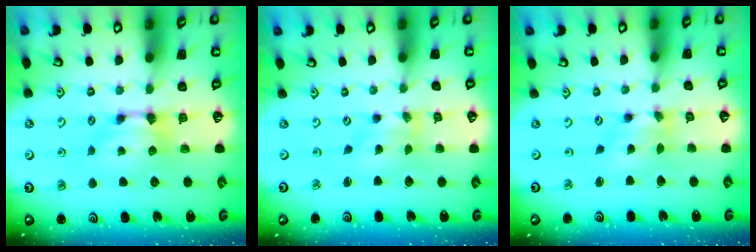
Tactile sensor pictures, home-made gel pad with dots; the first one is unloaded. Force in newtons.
{"total": 1.6, "press": 0.9, "slide": 1.4}
{"total": 2.2, "press": 1.7, "slide": 1.4}